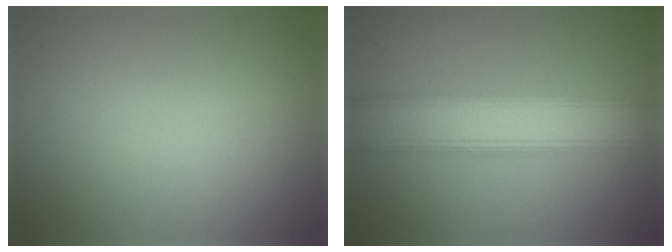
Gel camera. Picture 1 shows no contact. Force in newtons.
{"total": 7.2, "press": 7.2, "slide": 0.4}